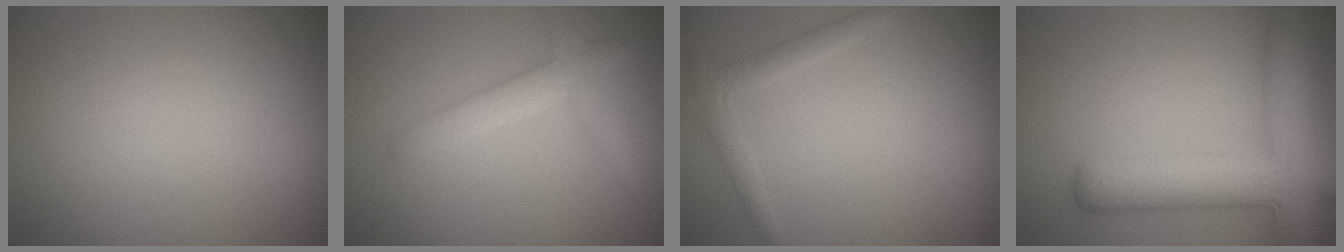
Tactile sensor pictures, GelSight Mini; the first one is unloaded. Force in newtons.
{"total": 2.7, "press": 2.7, "slide": 0.1}
{"total": 1.6, "press": 1.6, "slide": 0.1}
{"total": 7.5, "press": 7.4, "slide": 0.3}